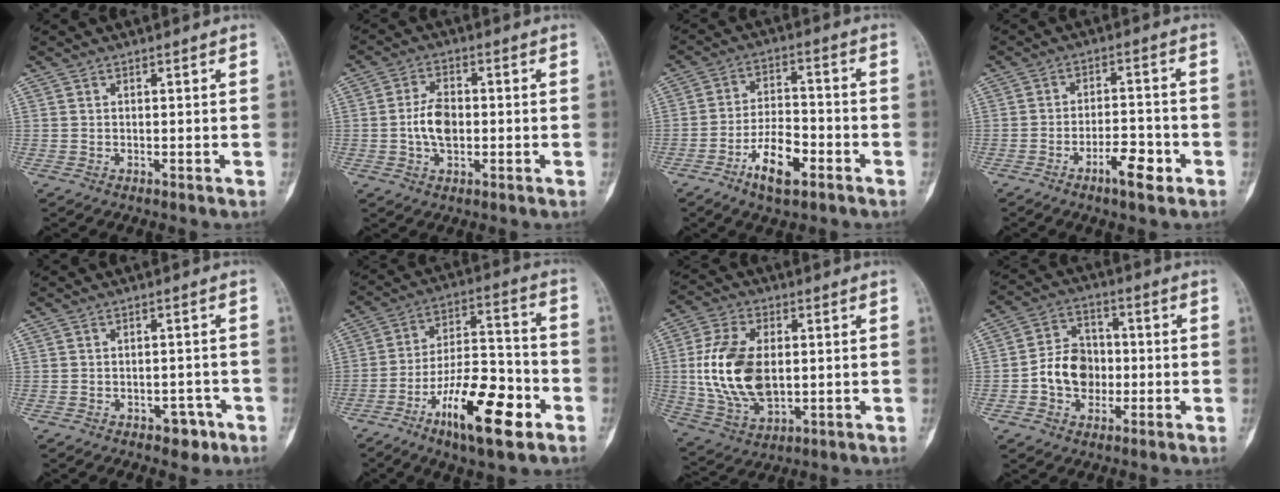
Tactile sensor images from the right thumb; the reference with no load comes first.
{"total": 6.4, "force": [-0.6, 3.9, 5.1], "torque": [-0.090, 0.010, -0.014]}
{"total": 9.7, "force": [-5.0, 4.2, 7.1], "torque": [-0.117, 0.030, -0.090]}
{"total": 6.7, "force": [-3.6, 2.3, 5.2], "torque": [-0.073, 0.024, -0.059]}
{"total": 3.8, "force": [-2.1, 2.4, 2.1], "torque": [-0.004, 0.017, -0.025]}
{"total": 17.9, "force": [-8.7, 6.2, 14.3], "torque": [-0.223, 0.056, -0.145]}
{"total": 16.2, "force": [0.5, 9.8, 12.9], "torque": [-0.246, -0.006, 0.019]}
{"total": 9.7, "force": [-1.6, 7.8, 5.5], "torque": [-0.066, 0.028, -0.035]}